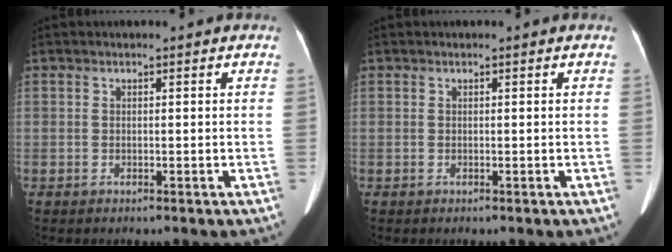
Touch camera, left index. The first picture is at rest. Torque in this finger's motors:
{"motor_torque": [0.00, 0.00, 0.00, 0.00]}